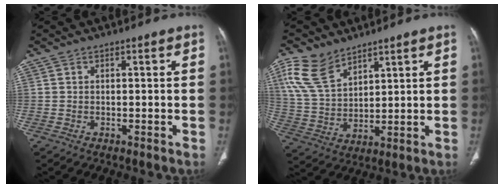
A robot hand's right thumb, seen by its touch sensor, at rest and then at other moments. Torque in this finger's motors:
{"motor_torque": [0.54, 0.62, 0.41, 0.47, 0.30]}